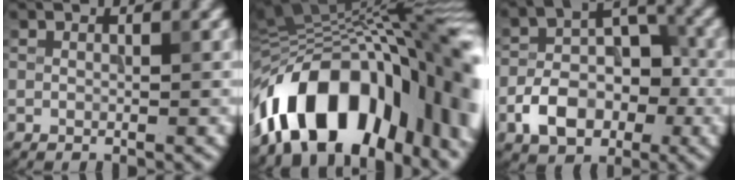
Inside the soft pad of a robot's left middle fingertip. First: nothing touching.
{"total": 16.6, "force": [-7.7, 8.8, 11.8], "torque": [-0.162, 0.020, -0.141]}
{"total": 6.6, "force": [-2.7, 4.2, 4.3], "torque": [-0.062, 0.002, -0.049]}